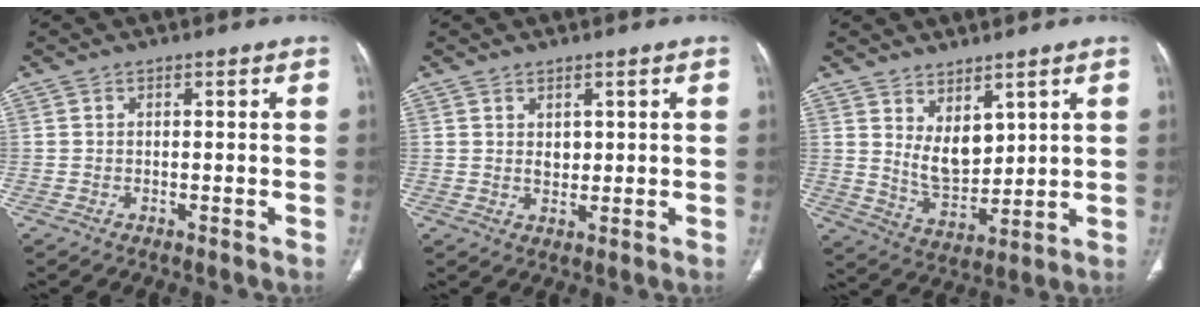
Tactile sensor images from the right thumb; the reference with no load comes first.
{"total": 2.4, "force": [0.9, 1.6, 1.5], "torque": [-0.014, -0.009, 0.021]}
{"total": 8.1, "force": [3.8, 4.5, 5.5], "torque": [-0.071, -0.043, 0.087]}